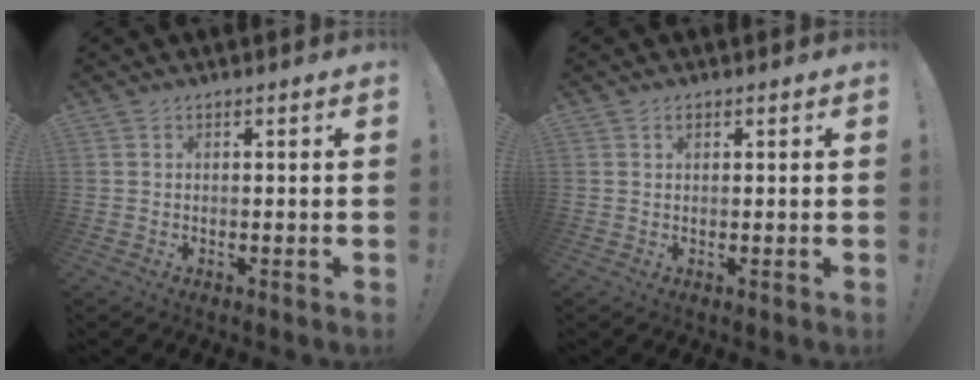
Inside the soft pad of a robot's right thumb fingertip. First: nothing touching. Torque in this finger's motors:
{"motor_torque": [-0.03, 0.19, -0.05, 0.00, 0.00]}